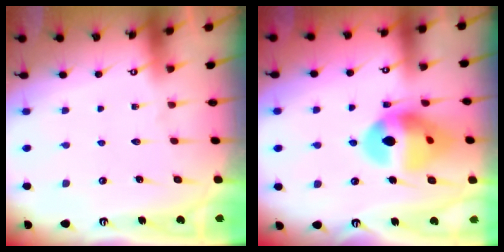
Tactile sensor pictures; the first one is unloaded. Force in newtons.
{"total": 15.6, "press": 15.5, "slide": 1.6}